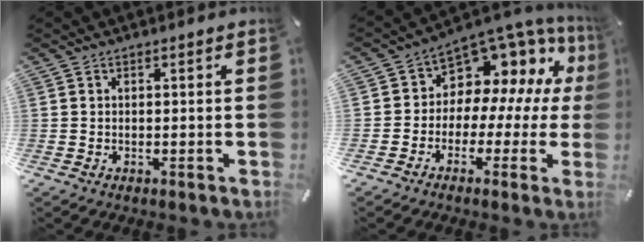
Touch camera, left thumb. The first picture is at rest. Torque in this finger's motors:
{"motor_torque": [0.75, 0.54, 0.70, 0.51, -0.03]}